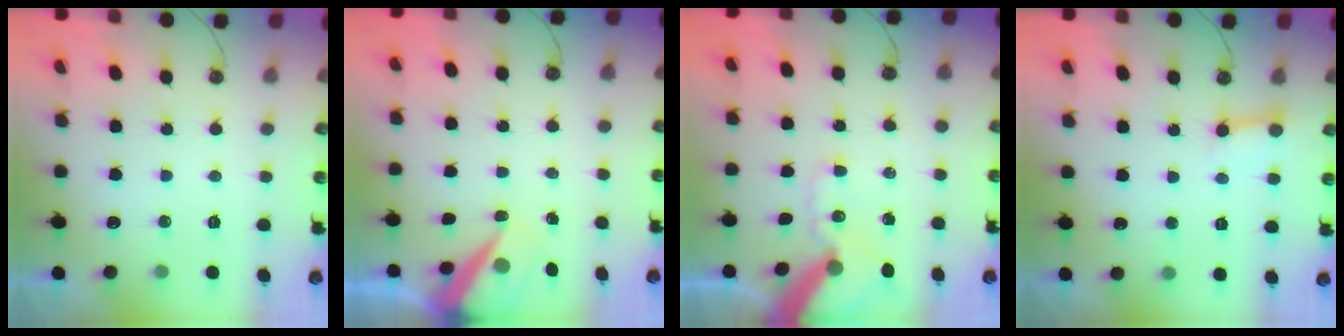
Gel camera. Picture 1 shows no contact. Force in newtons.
{"total": 7.0, "press": 7.0, "slide": 0.2}
{"total": 12.2, "press": 12.1, "slide": 1.6}
{"total": 5.1, "press": 5.1, "slide": 0.5}